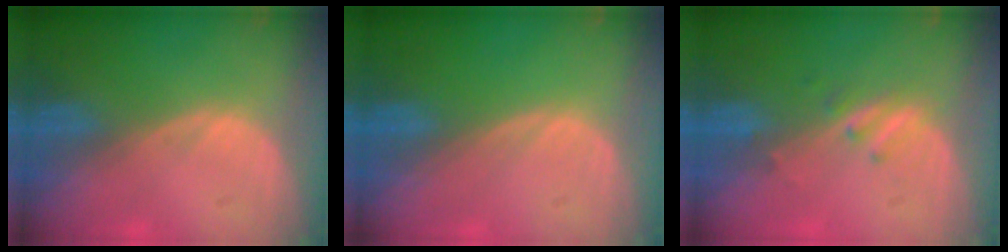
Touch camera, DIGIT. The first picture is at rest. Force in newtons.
{"total": 0.0}
{"total": 2.5, "press": 2.2, "slide": 1.2}